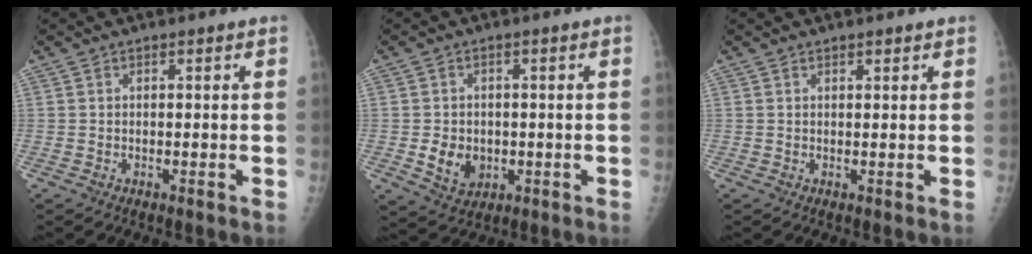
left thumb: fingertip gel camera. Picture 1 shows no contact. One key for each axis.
{"total": 5.7, "fx": -0.8, "fy": 4.6, "fz": 3.2, "tx": -0.036, "ty": -0.001, "tz": 0.000}
{"total": 1.1, "fx": 0.9, "fy": 0.3, "fz": 0.6, "tx": -0.008, "ty": -0.005, "tz": 0.015}